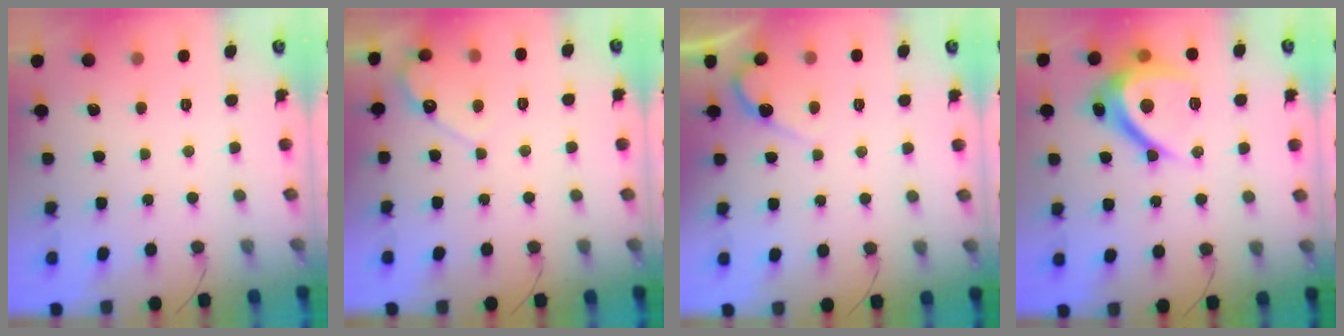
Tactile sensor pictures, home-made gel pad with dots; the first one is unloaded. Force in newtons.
{"total": 4.7, "press": 4.7, "slide": 0.3}
{"total": 5.2, "press": 5.1, "slide": 0.4}
{"total": 13.4, "press": 13.3, "slide": 1.0}